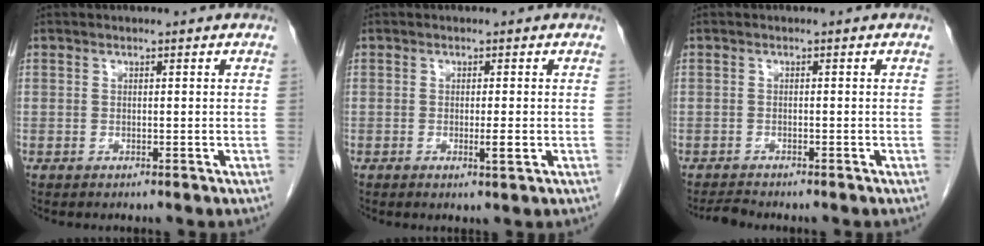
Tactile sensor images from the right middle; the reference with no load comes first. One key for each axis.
{"total": 1.8, "fx": -0.3, "fy": -0.2, "fz": 1.8, "tx": -0.031, "ty": -0.007, "tz": -0.004}
{"total": 1.3, "fx": -1.2, "fy": -0.2, "fz": 0.1, "tx": -0.009, "ty": -0.010, "tz": -0.021}